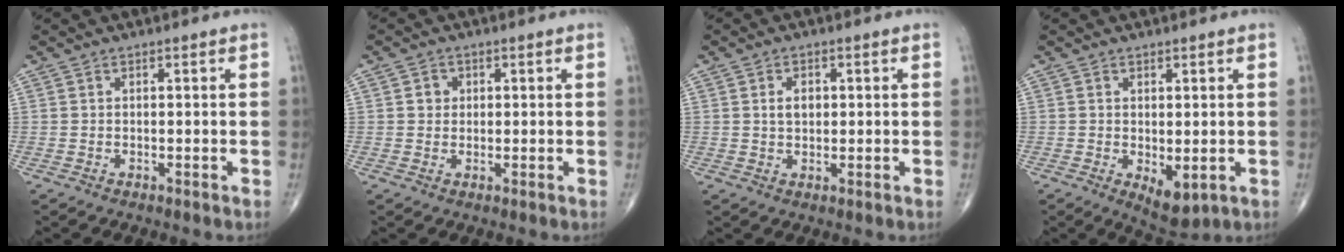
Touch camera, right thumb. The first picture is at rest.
{"total": 2.1, "force": [0.4, 1.9, 0.7], "torque": [0.001, 0.001, 0.004]}
{"total": 3.2, "force": [0.7, 2.2, 2.3], "torque": [-0.032, 0.001, 0.013]}
{"total": 5.2, "force": [-1.1, 2.6, 4.4], "torque": [-0.054, -0.010, -0.002]}